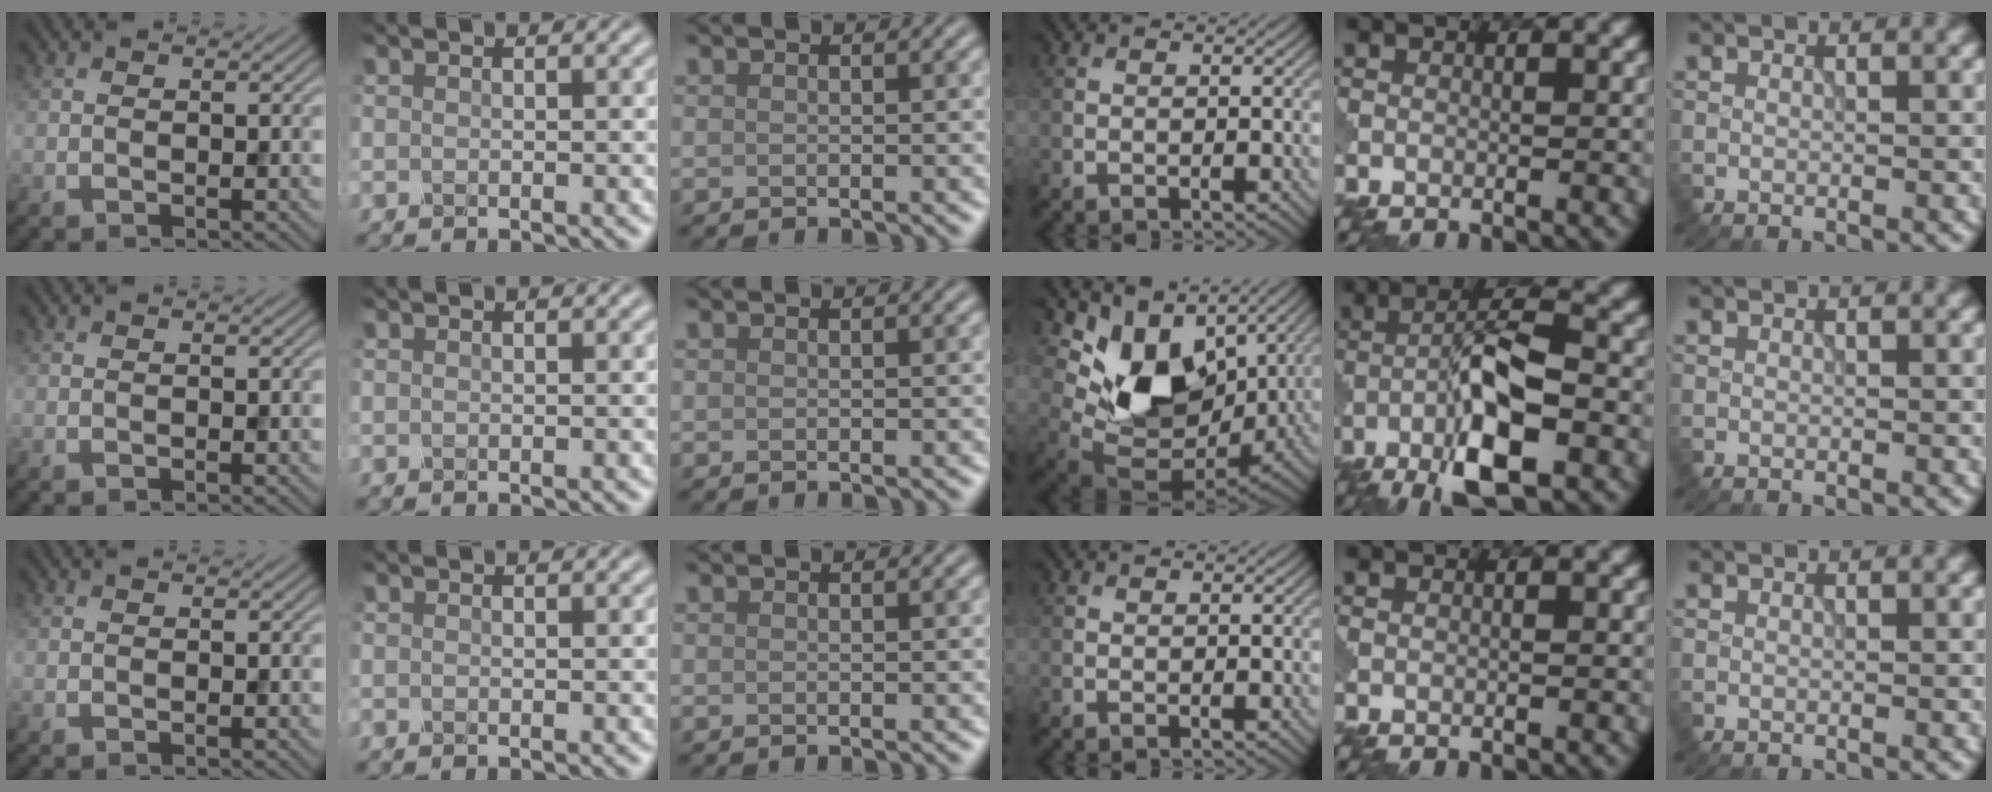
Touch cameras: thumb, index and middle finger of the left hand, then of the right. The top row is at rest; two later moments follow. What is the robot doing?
{"motion": "insert", "object": "pin"}